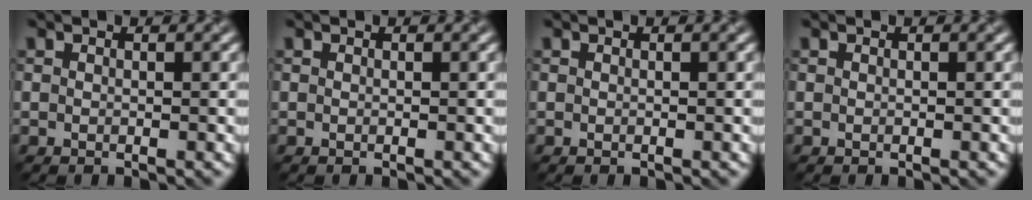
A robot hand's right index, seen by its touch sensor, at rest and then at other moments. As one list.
[{"total": 0.0}, {"total": 0.0}, {"total": 0.0}]